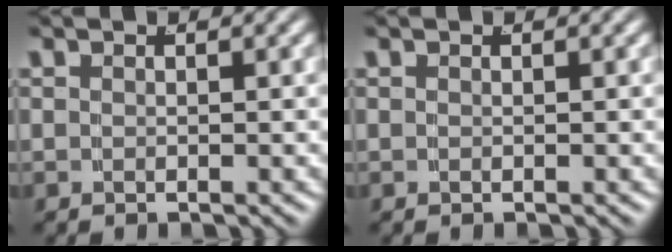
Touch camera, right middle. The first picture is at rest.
{"total": 0.0}